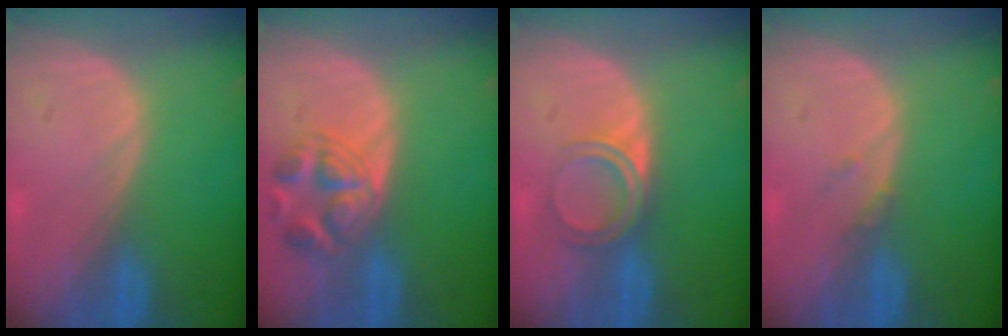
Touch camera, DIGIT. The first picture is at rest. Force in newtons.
{"total": 6.0, "press": 6.0, "slide": 0.4}
{"total": 4.7, "press": 4.0, "slide": 2.5}
{"total": 1.0, "press": 1.0, "slide": 0.2}